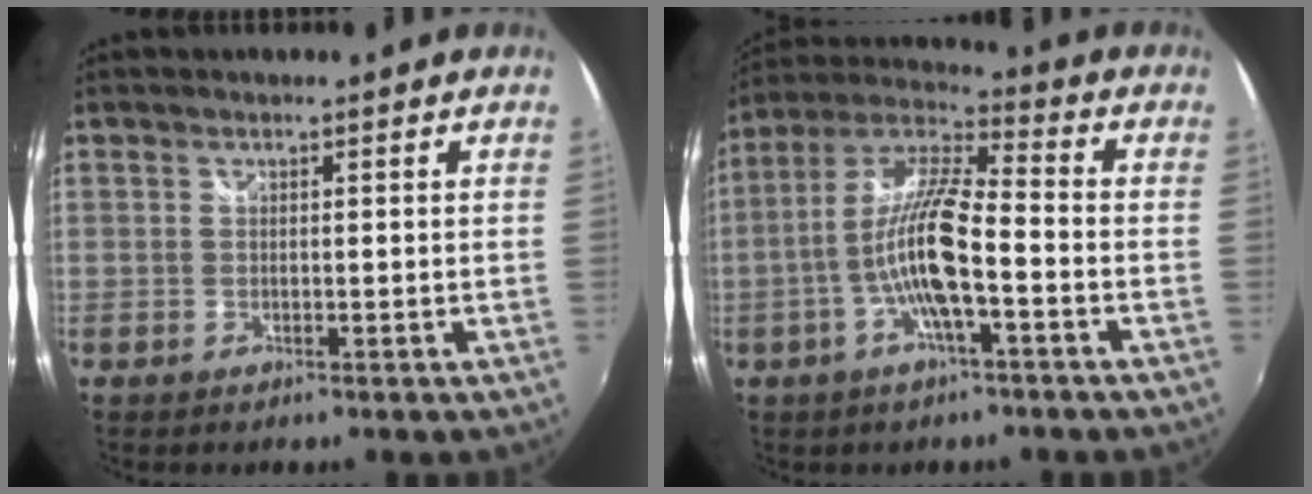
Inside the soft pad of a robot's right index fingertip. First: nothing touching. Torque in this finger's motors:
{"motor_torque": [2.14, 0.00, 1.05, 0.19]}